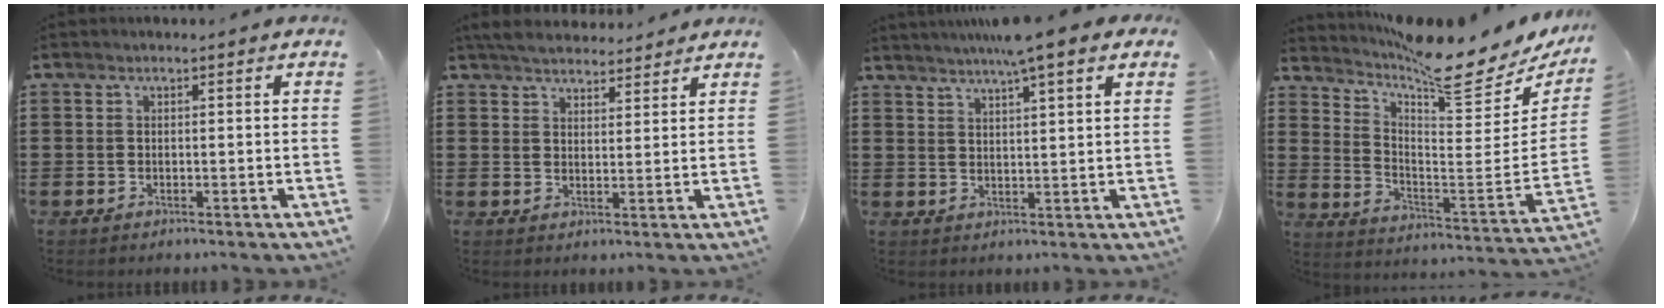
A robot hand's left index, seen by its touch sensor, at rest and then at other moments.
{"total": 4.4, "force": [4.2, 1.0, 0.6], "torque": [-0.027, -0.007, 0.080]}
{"total": 5.8, "force": [4.6, -0.3, 3.6], "torque": [-0.074, -0.009, 0.078]}
{"total": 10.6, "force": [9.1, 1.4, 5.4], "torque": [-0.107, -0.071, 0.150]}